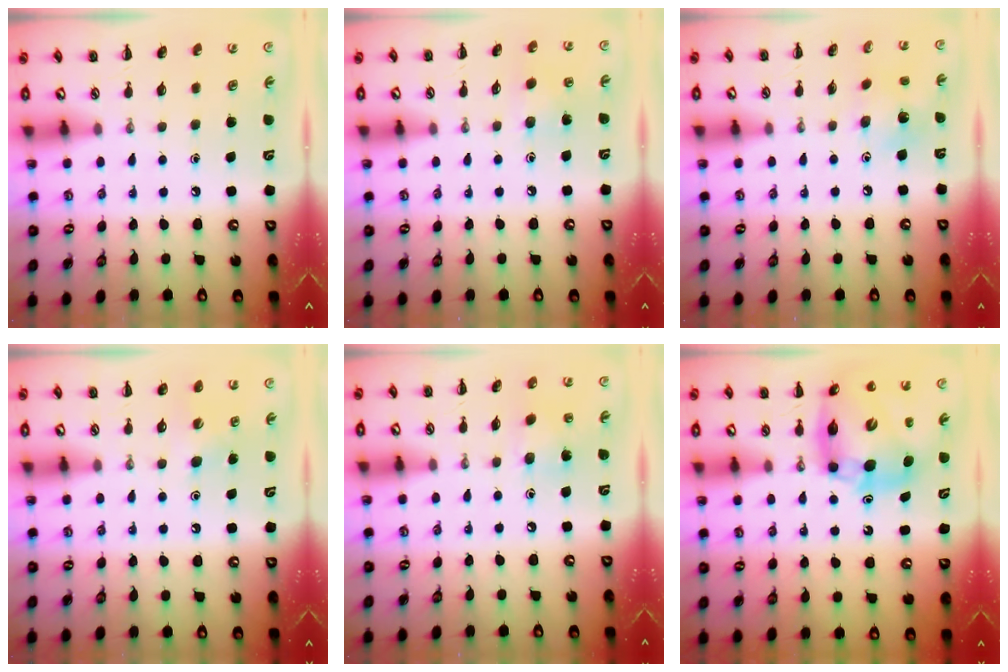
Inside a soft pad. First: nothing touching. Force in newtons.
{"total": 3.8, "press": 3.6, "slide": 1.2}
{"total": 4.7, "press": 4.6, "slide": 1.0}
{"total": 4.4, "press": 4.2, "slide": 1.4}
{"total": 5.5, "press": 5.3, "slide": 1.3}
{"total": 12.0, "press": 11.5, "slide": 3.3}